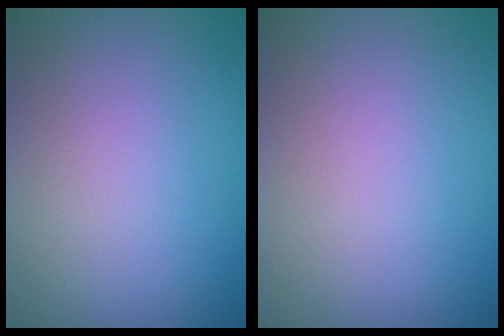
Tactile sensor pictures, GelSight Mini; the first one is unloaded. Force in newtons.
{"total": 0.0}